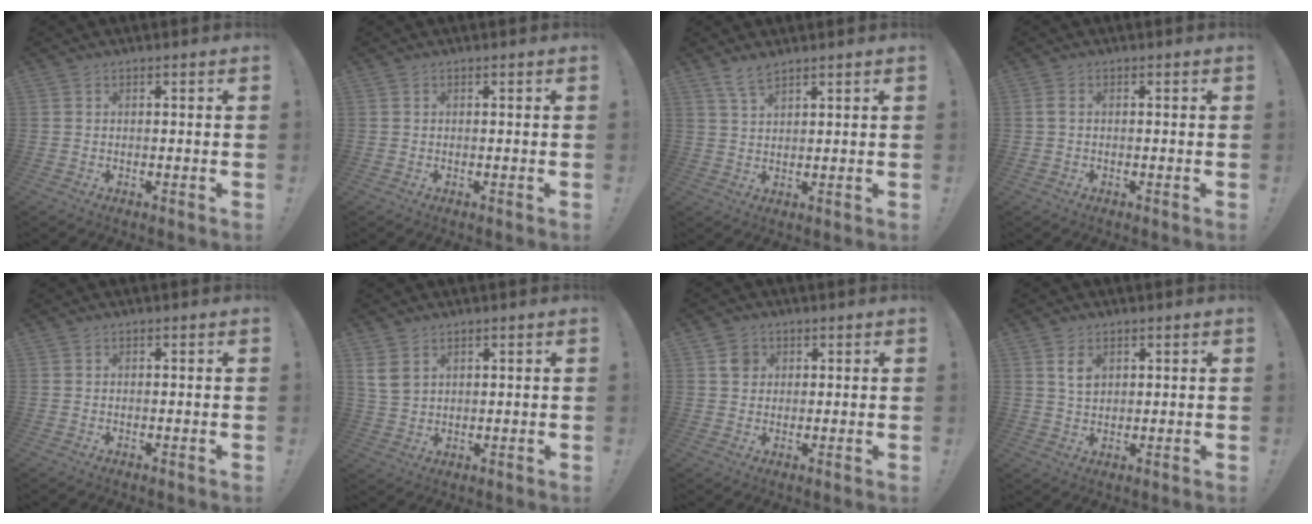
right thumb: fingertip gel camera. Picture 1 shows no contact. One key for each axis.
{"total": 0.0}
{"total": 4.5, "fx": 3.5, "fy": 1.2, "fz": 2.4, "tx": -0.049, "ty": -0.016, "tz": 0.064}
{"total": 1.1, "fx": 0.2, "fy": 0.5, "fz": 1.0, "tx": -0.019, "ty": 0.003, "tz": 0.003}
{"total": 0.0}
{"total": 5.7, "fx": 2.8, "fy": 3.7, "fz": 3.3, "tx": -0.068, "ty": -0.007, "tz": 0.057}
{"total": 3.7, "fx": 1.3, "fy": 3.3, "fz": 1.0, "tx": -0.007, "ty": 0.000, "tz": 0.023}
{"total": 4.6, "fx": 2.1, "fy": 2.8, "fz": 2.9, "tx": -0.042, "ty": -0.006, "tz": 0.037}